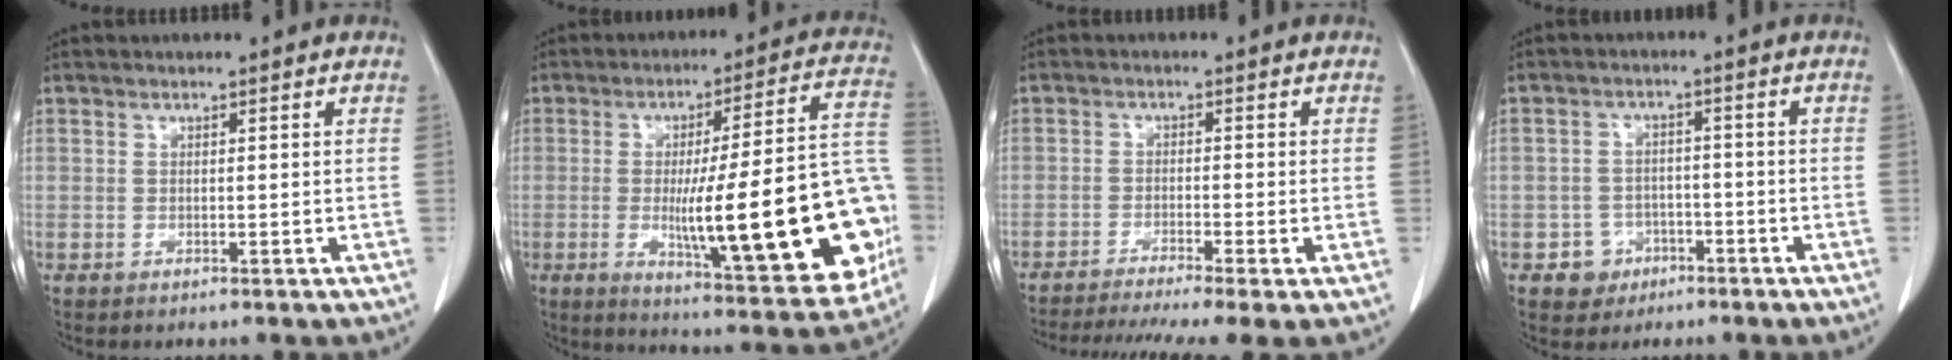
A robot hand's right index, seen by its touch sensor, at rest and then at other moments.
{"total": 26.7, "force": [-5.0, 3.6, 26.0], "torque": [-0.292, 0.011, -0.062]}
{"total": 11.5, "force": [-8.9, 0.1, 7.3], "torque": [-0.115, -0.018, -0.141]}
{"total": 4.4, "force": [-2.2, 3.7, 0.3], "torque": [0.004, 0.016, -0.032]}